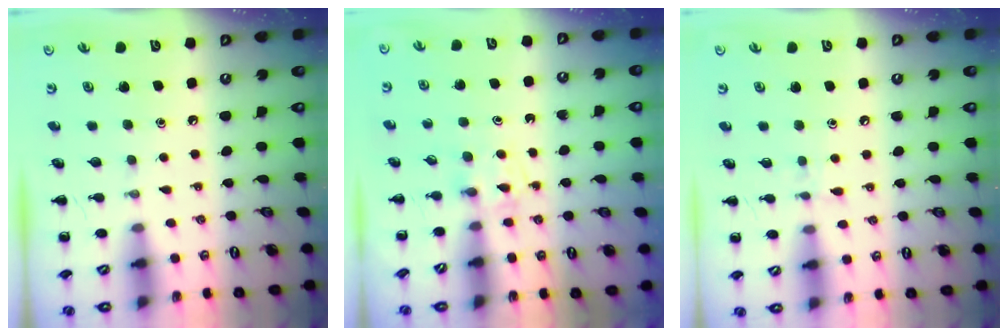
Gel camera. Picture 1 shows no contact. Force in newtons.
{"total": 2.3, "press": 2.0, "slide": 1.0}
{"total": 3.9, "press": 3.7, "slide": 1.3}